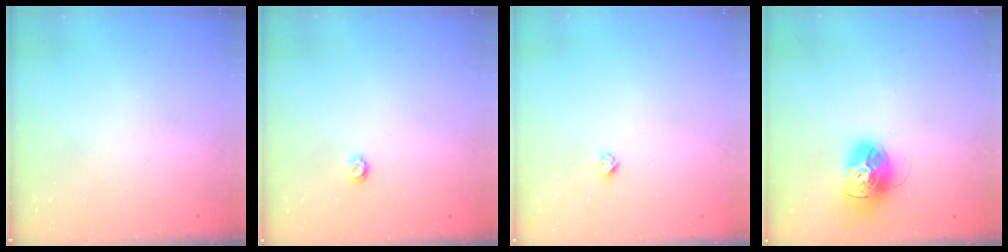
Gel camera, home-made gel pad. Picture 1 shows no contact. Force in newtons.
{"total": 3.6, "press": 3.6, "slide": 0.3}
{"total": 2.3, "press": 2.3, "slide": 0.2}
{"total": 14.8, "press": 14.7, "slide": 1.4}